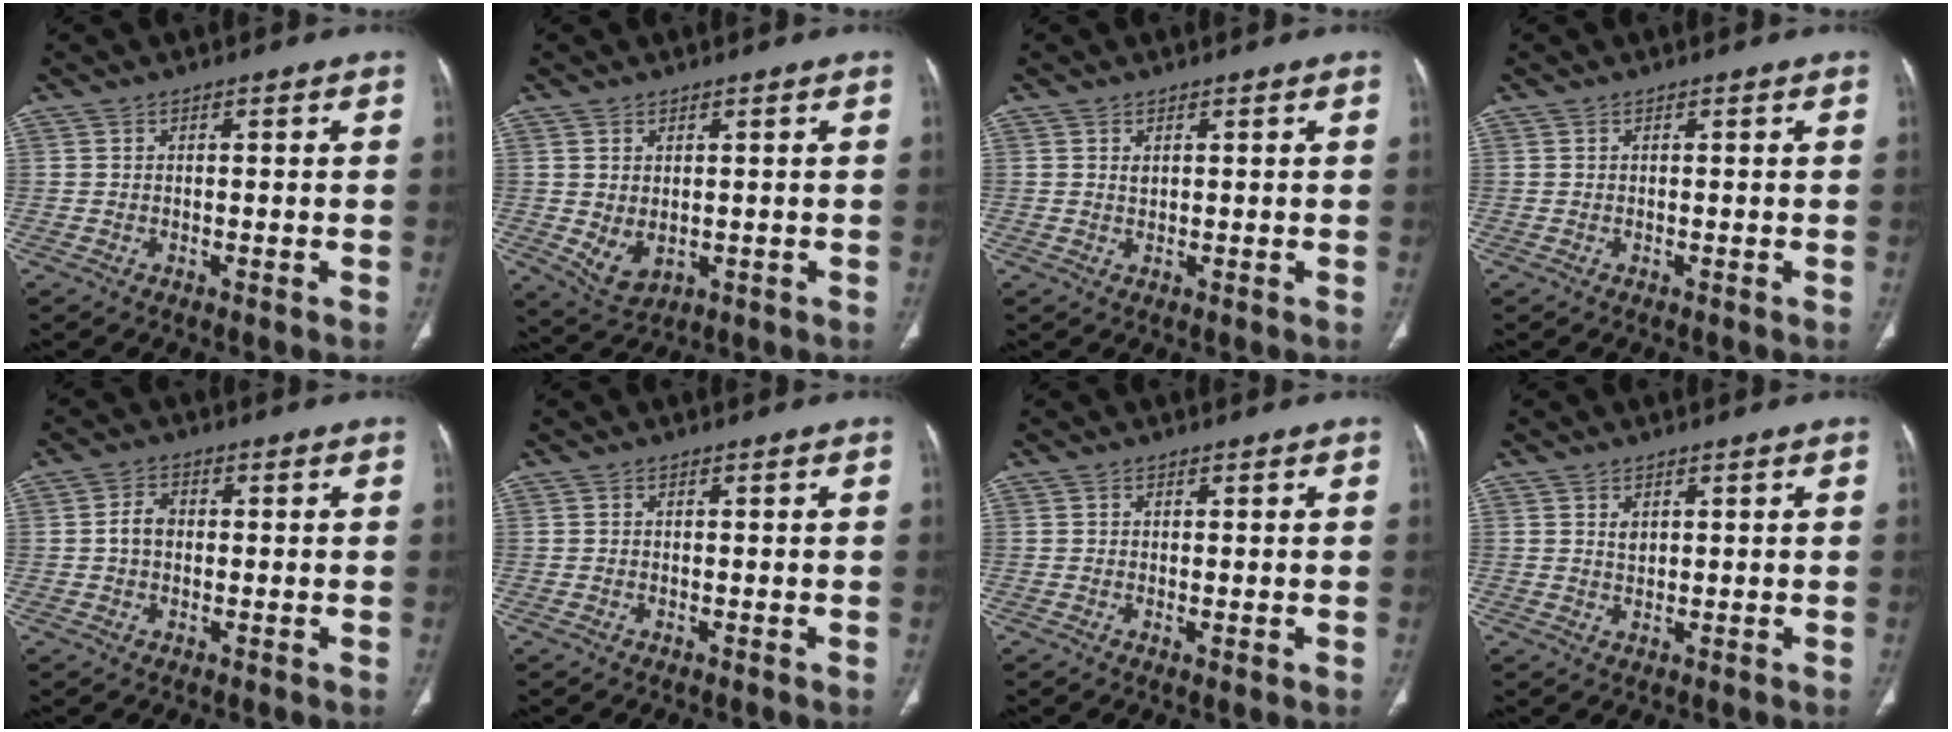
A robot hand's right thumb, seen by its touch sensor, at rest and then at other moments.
{"total": 5.1, "force": [-0.2, 3.5, 3.7], "torque": [-0.063, -0.010, 0.017]}
{"total": 0.9, "force": [0.4, 0.5, 0.6], "torque": [-0.006, -0.002, 0.010]}
{"total": 0.0}
{"total": 3.5, "force": [0.0, 2.6, 2.4], "torque": [-0.040, 0.012, -0.005]}
{"total": 0.0}
{"total": 0.9, "force": [-0.1, 0.4, 0.9], "torque": [-0.019, -0.005, -0.001]}
{"total": 1.6, "force": [0.7, 1.0, 1.0], "torque": [-0.011, -0.005, 0.016]}